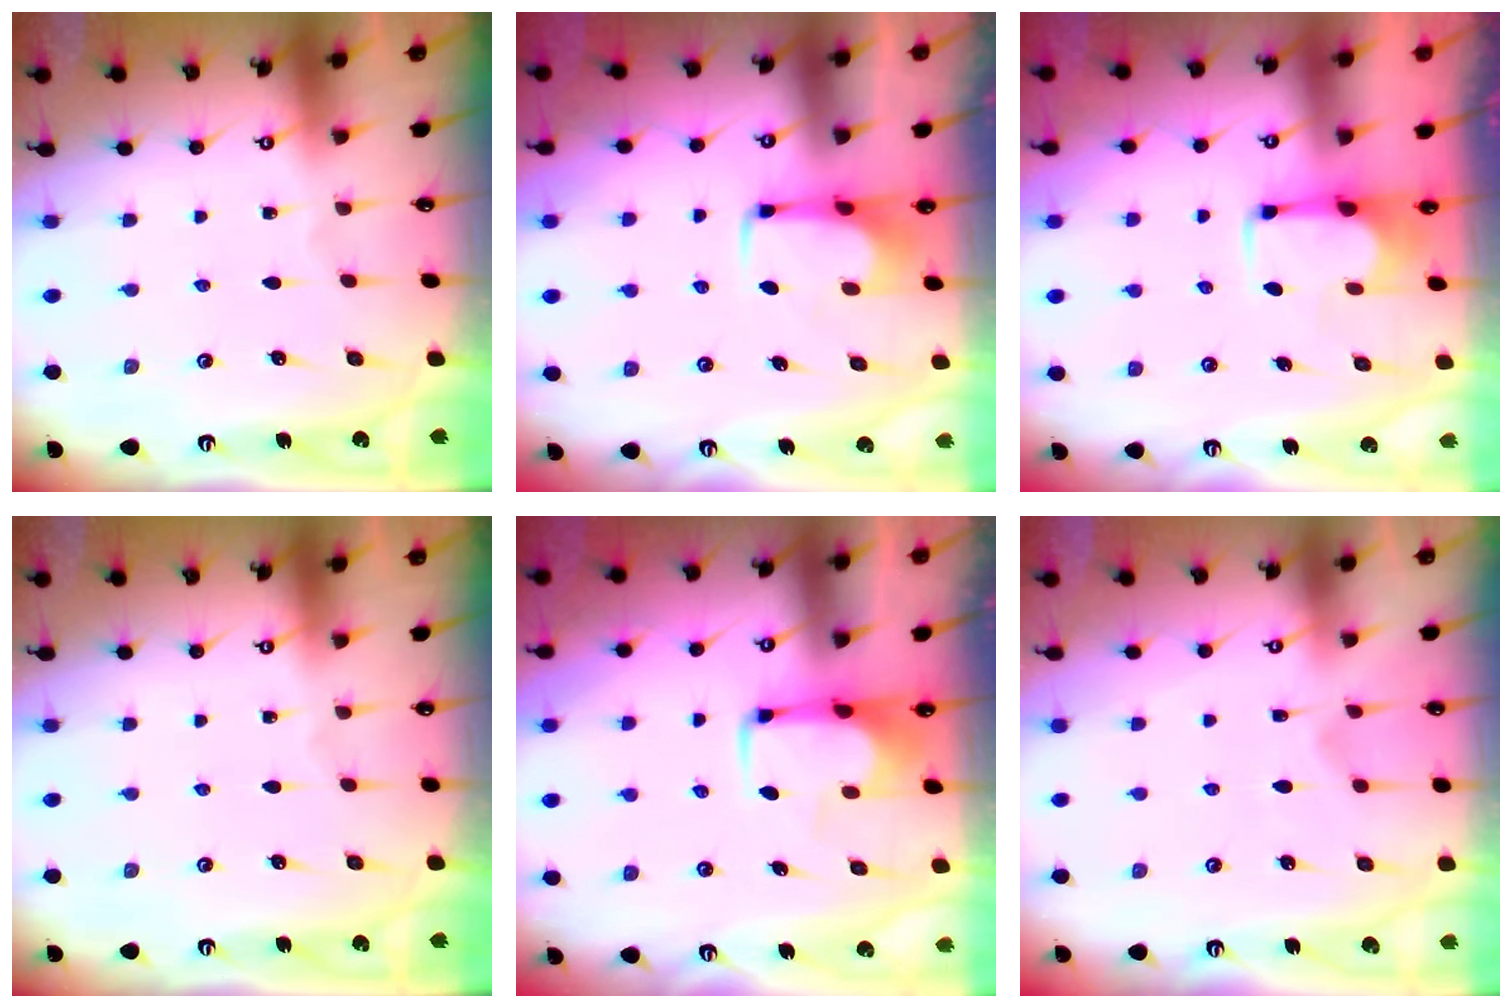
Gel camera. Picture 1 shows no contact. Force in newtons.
{"total": 1.7, "press": 1.6, "slide": 0.5}
{"total": 1.9, "press": 1.8, "slide": 0.7}
{"total": 0.0}
{"total": 2.1, "press": 2.1, "slide": 0.4}
{"total": 2.2, "press": 1.9, "slide": 1.1}